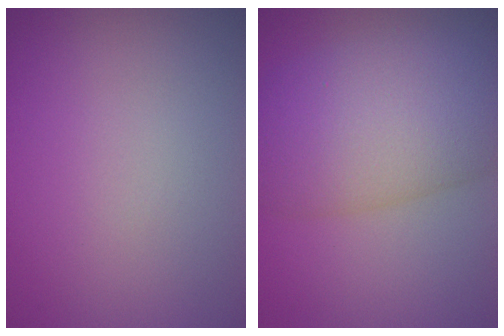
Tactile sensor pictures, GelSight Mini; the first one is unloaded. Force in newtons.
{"total": 9.5, "press": 9.5, "slide": 0.3}